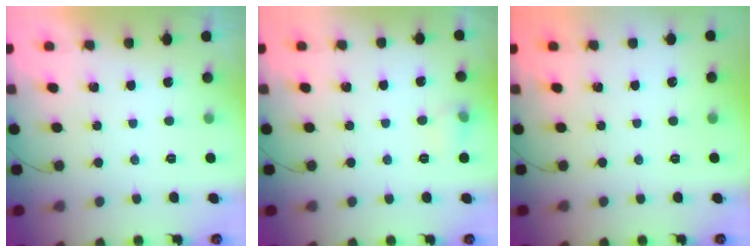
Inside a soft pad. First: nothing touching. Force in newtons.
{"total": 5.7, "press": 5.4, "slide": 1.8}
{"total": 0.0}